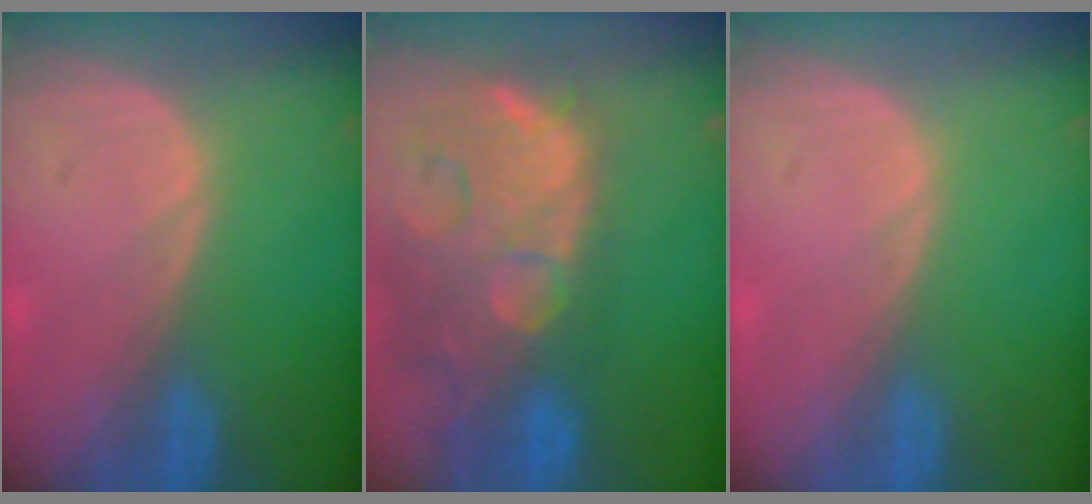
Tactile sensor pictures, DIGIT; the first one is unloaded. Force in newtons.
{"total": 14.8, "press": 11.9, "slide": 8.9}
{"total": 0.0}